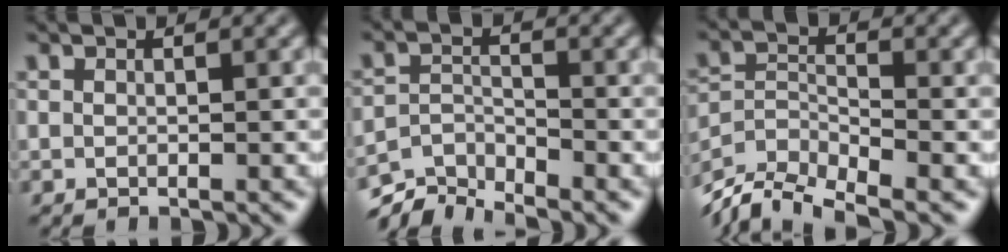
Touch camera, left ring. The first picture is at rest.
{"total": 4.2, "force": [-4.0, 0.9, 0.9], "torque": [-0.014, -0.005, -0.083]}
{"total": 7.4, "force": [-6.2, 2.2, 3.5], "torque": [-0.064, -0.011, -0.121]}